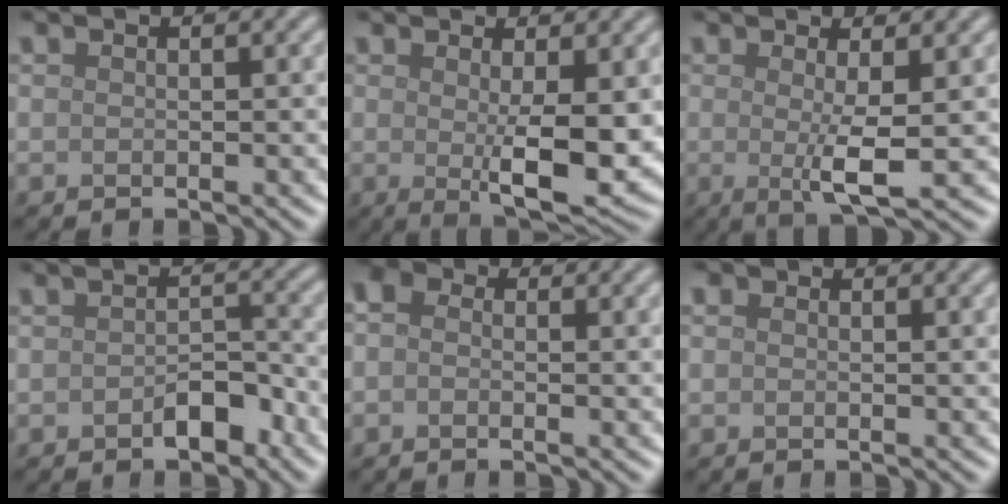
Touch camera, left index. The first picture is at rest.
{"total": 5.6, "force": [0.0, 1.2, 5.5], "torque": [-0.087, -0.017, 0.006]}
{"total": 3.7, "force": [0.0, 0.5, 3.6], "torque": [-0.063, -0.013, 0.002]}
{"total": 2.7, "force": [-1.5, 1.4, 1.7], "torque": [-0.023, 0.006, -0.025]}
{"total": 3.0, "force": [0.4, 2.3, 2.0], "torque": [-0.033, 0.011, -0.019]}
{"total": 0.9, "force": [0.3, 0.5, 0.6], "torque": [-0.007, -0.001, -0.005]}